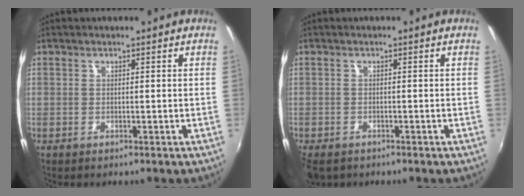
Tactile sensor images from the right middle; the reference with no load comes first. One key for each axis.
{"total": 5.0, "fx": -3.3, "fy": 2.9, "fz": 2.5, "tx": -0.063, "ty": -0.018, "tz": -0.057}